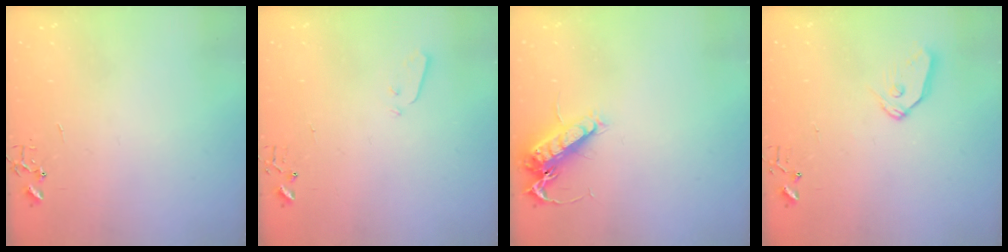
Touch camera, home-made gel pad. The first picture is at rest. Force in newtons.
{"total": 3.0, "press": 2.9, "slide": 0.3}
{"total": 13.8, "press": 13.8, "slide": 1.2}
{"total": 8.4, "press": 8.4, "slide": 0.5}